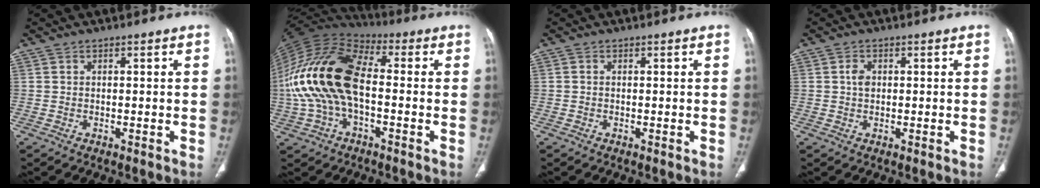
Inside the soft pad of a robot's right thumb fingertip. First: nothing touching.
{"total": 20.5, "force": [-0.9, 11.2, 17.2], "torque": [-0.353, 0.033, -0.021]}
{"total": 0.0}
{"total": 2.0, "force": [0.3, 1.4, 1.3], "torque": [-0.021, 0.003, 0.006]}